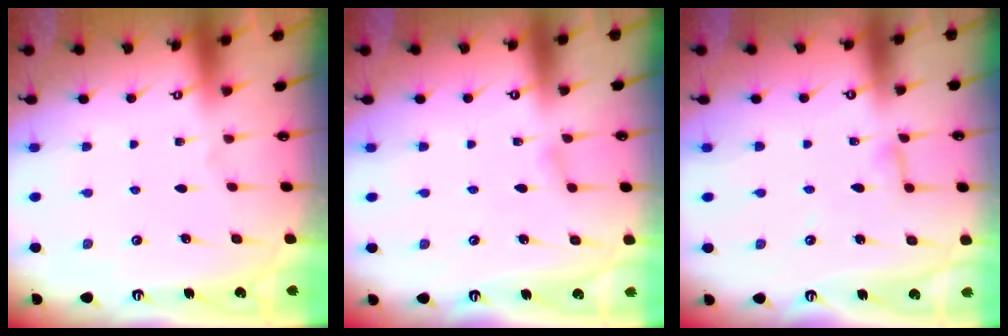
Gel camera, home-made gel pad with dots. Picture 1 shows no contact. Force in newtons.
{"total": 4.4, "press": 4.4, "slide": 0.5}
{"total": 4.3, "press": 4.3, "slide": 0.4}